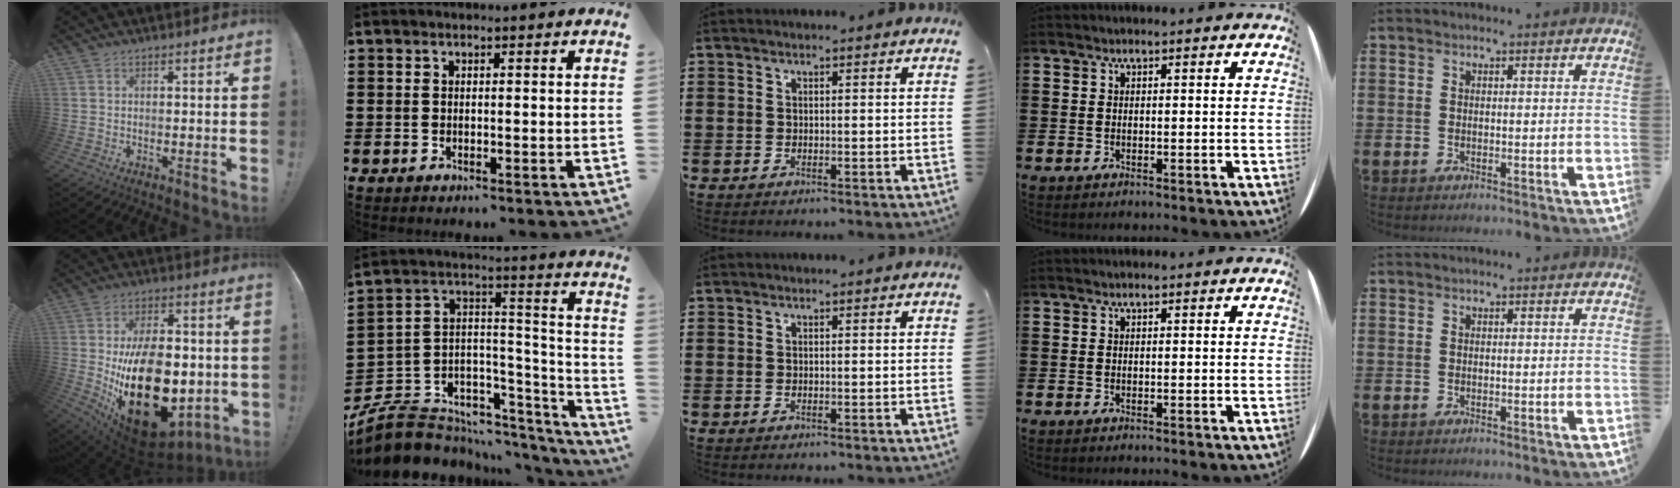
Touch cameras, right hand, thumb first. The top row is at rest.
{"thumb": {"total": 29.6, "force": [-4.2, 17.3, 23.6], "torque": [-0.405, 0.008, -0.045]}, "index": {"total": 7.4, "force": [-5.7, 4.6, 1.2], "torque": [-0.045, -0.009, -0.103]}}